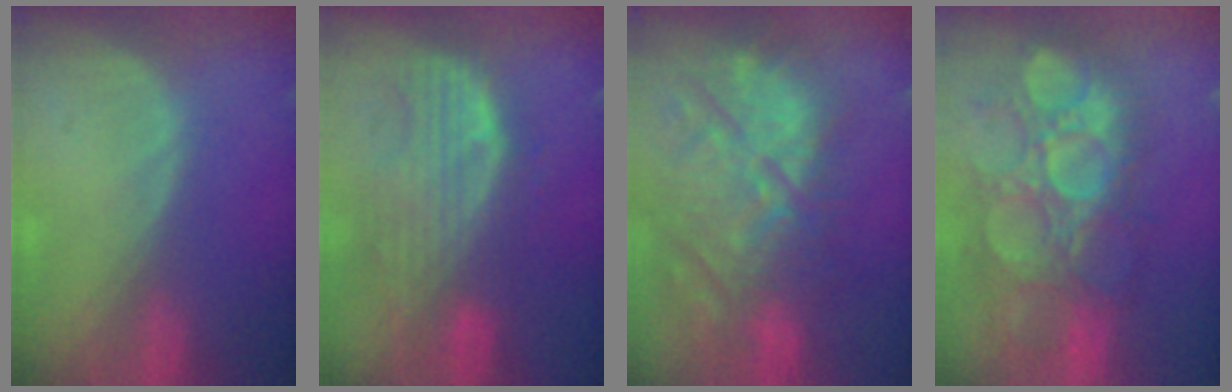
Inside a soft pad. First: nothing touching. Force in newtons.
{"total": 9.9, "press": 8.7, "slide": 4.8}
{"total": 13.8, "press": 12.6, "slide": 5.6}
{"total": 12.4, "press": 11.6, "slide": 4.3}